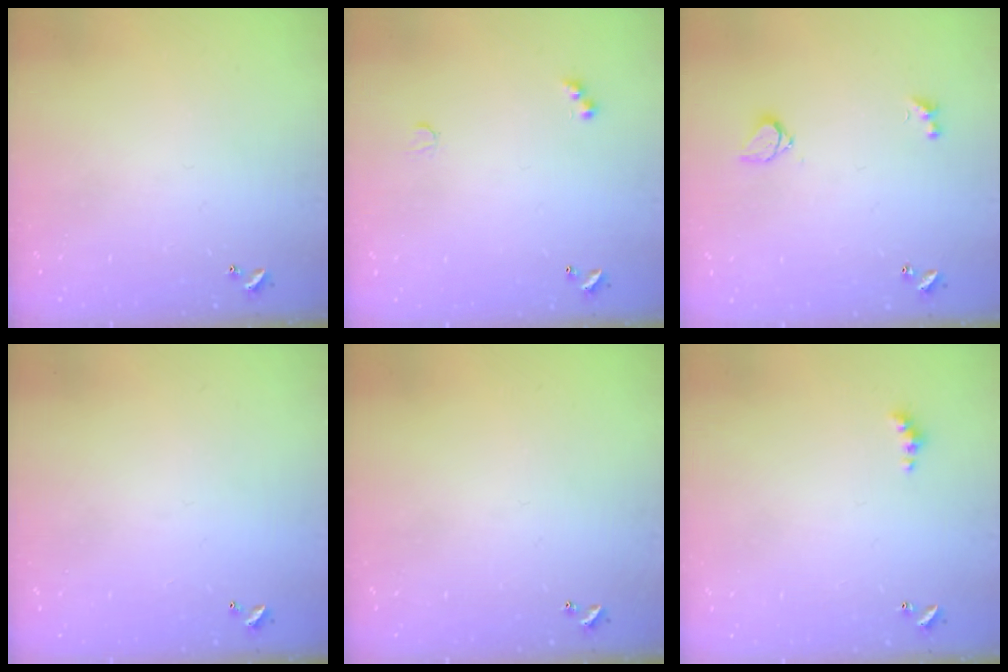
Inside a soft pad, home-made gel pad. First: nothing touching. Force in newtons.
{"total": 2.5, "press": 2.4, "slide": 0.5}
{"total": 2.9, "press": 2.8, "slide": 0.7}
{"total": 2.9, "press": 2.9, "slide": 0.1}
{"total": 0.0}
{"total": 2.5, "press": 2.5, "slide": 0.5}